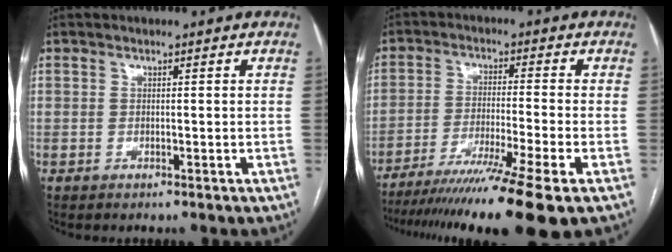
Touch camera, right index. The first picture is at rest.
{"total": 15.9, "force": [-11.8, -2.1, 10.4], "torque": [-0.155, -0.047, -0.191]}